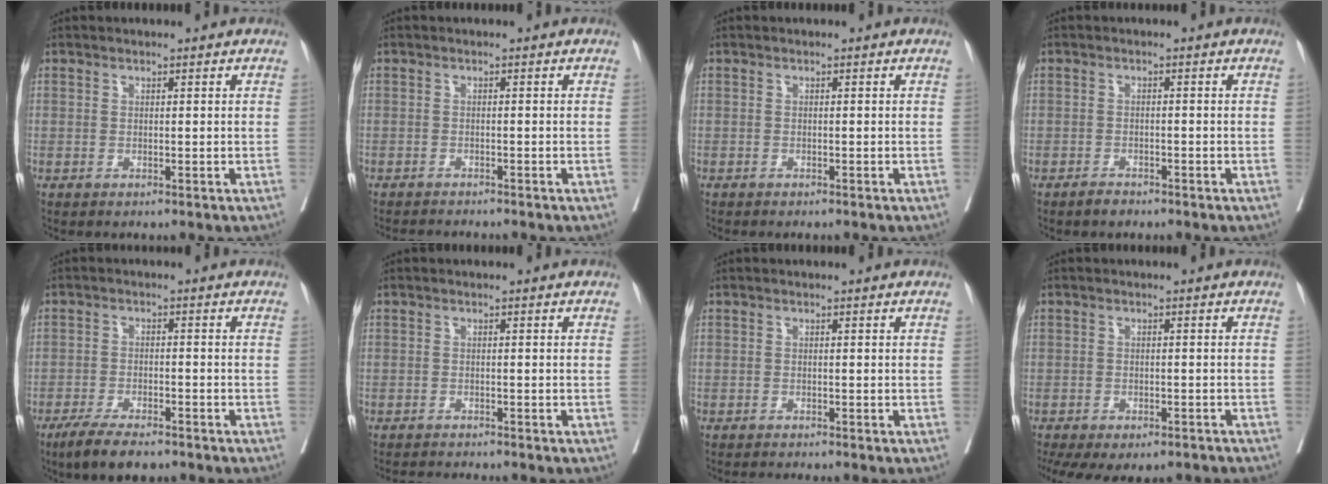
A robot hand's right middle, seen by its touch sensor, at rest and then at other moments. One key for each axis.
{"total": 4.0, "fx": -3.8, "fy": 0.0, "fz": 1.1, "tx": -0.013, "ty": -0.009, "tz": -0.057}
{"total": 2.1, "fx": -1.9, "fy": 0.3, "fz": 0.8, "tx": -0.012, "ty": -0.003, "tz": -0.025}
{"total": 1.7, "fx": -1.5, "fy": 0.6, "fz": 0.5, "tx": -0.014, "ty": -0.001, "tz": -0.022}
{"total": 7.2, "fx": -5.6, "fy": 1.7, "fz": 4.2, "tx": -0.072, "ty": -0.012, "tz": -0.095}
{"total": 4.0, "fx": -3.8, "fy": -0.2, "fz": 1.0, "tx": -0.010, "ty": -0.010, "tz": -0.059}
{"total": 3.3, "fx": -3.1, "fy": -0.3, "fz": 1.1, "tx": -0.015, "ty": -0.006, "tz": -0.047}
{"total": 13.3, "fx": -10.1, "fy": 6.1, "fz": 6.1, "tx": -0.144, "ty": -0.009, "tz": -0.131}